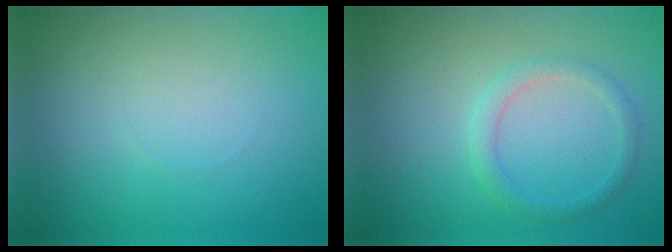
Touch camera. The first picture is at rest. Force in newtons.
{"total": 1.7, "press": 1.7, "slide": 0.1}